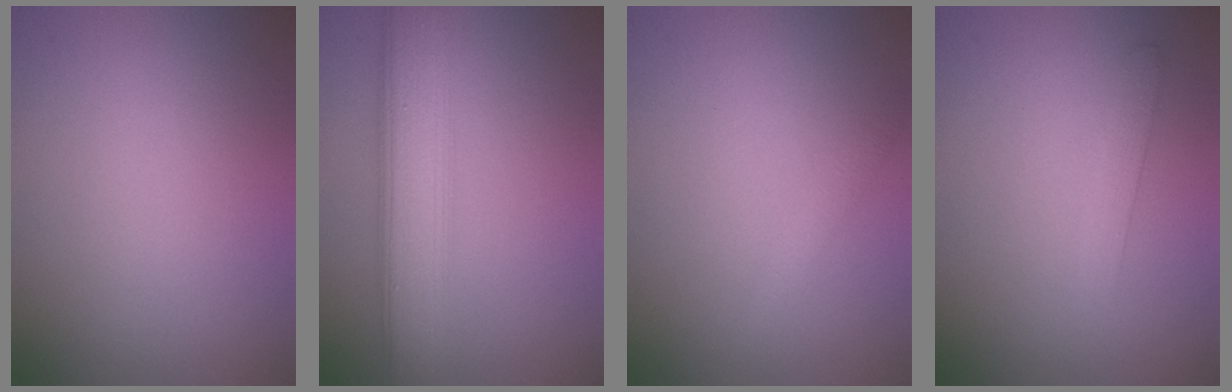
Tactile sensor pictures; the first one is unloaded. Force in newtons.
{"total": 6.5, "press": 6.5, "slide": 0.1}
{"total": 1.3, "press": 1.3, "slide": 0.1}
{"total": 1.4, "press": 1.4, "slide": 0.1}